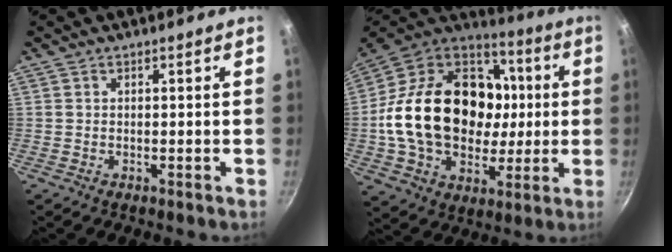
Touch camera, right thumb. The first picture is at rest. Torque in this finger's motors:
{"motor_torque": [-0.15, 2.28, 1.74, -1.06, 0.67]}